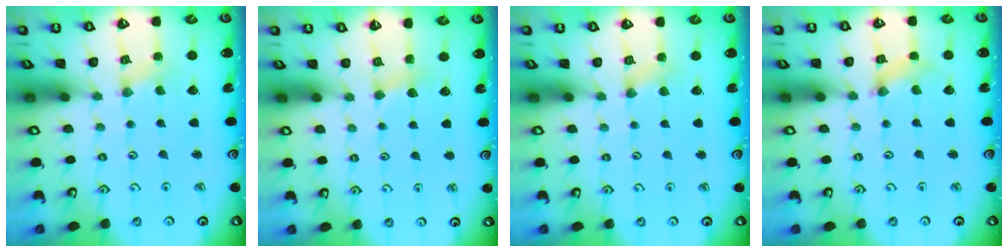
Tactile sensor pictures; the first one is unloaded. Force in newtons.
{"total": 3.0, "press": 3.0, "slide": 0.2}
{"total": 2.0, "press": 2.0, "slide": 0.5}
{"total": 1.7, "press": 1.6, "slide": 0.3}